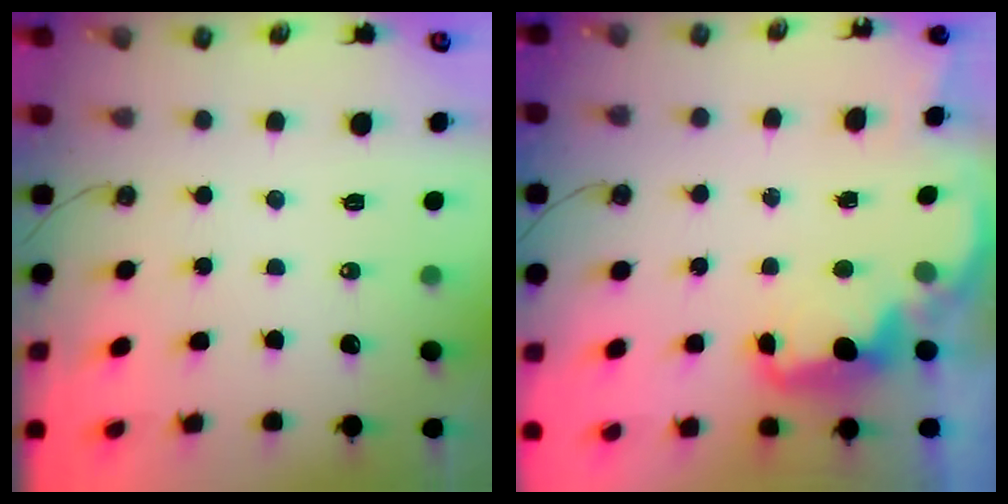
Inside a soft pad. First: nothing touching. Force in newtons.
{"total": 2.1, "press": 2.0, "slide": 0.6}